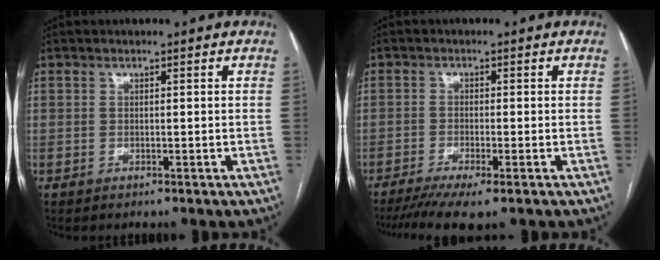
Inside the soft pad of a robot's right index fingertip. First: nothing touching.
{"total": 7.2, "force": [-5.1, 0.8, 5.1], "torque": [-0.083, -0.015, -0.083]}